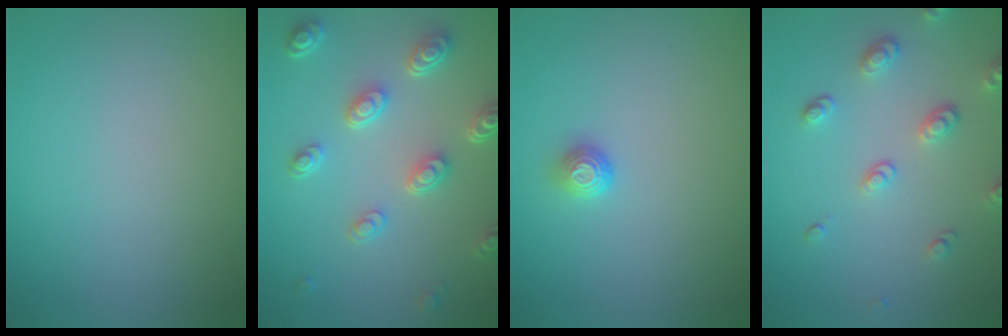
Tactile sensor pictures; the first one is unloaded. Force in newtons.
{"total": 4.7, "press": 3.7, "slide": 2.9}
{"total": 1.2, "press": 1.0, "slide": 0.6}
{"total": 2.9, "press": 2.6, "slide": 1.3}